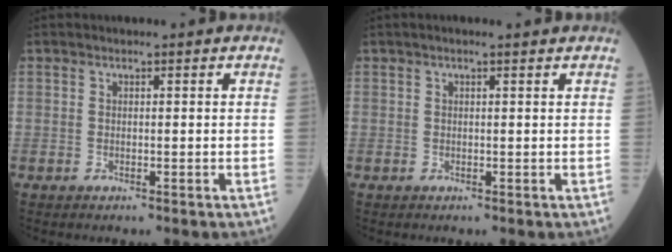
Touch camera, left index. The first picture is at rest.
{"total": 1.3, "force": [1.0, -0.1, 0.8], "torque": [-0.014, 0.010, 0.016]}